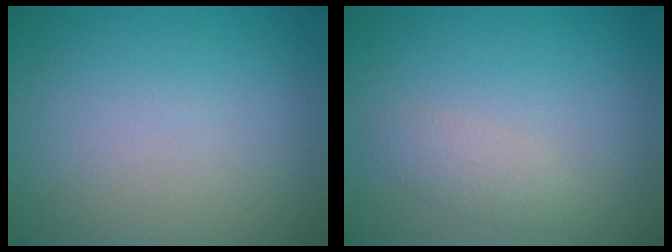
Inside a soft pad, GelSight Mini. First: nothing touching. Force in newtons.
{"total": 1.6, "press": 1.6, "slide": 0.1}